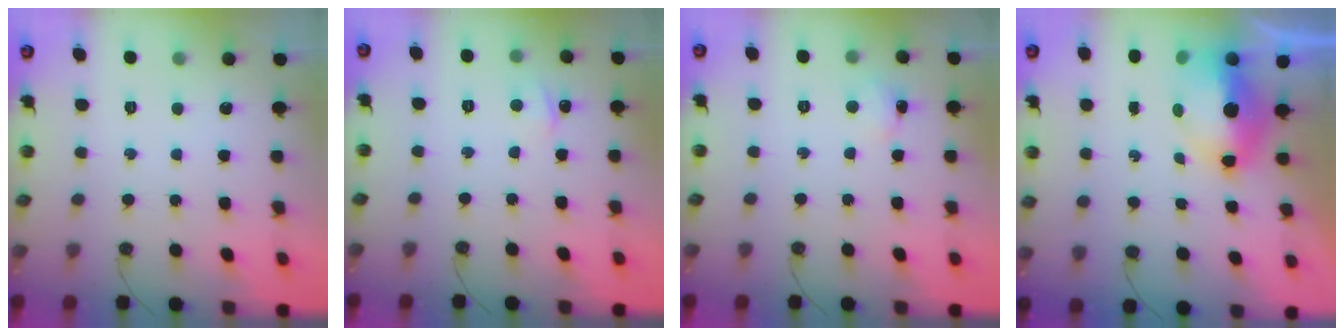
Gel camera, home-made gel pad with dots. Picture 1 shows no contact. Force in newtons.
{"total": 1.6, "press": 1.5, "slide": 0.2}
{"total": 1.7, "press": 1.6, "slide": 0.4}
{"total": 9.5, "press": 9.5, "slide": 1.0}